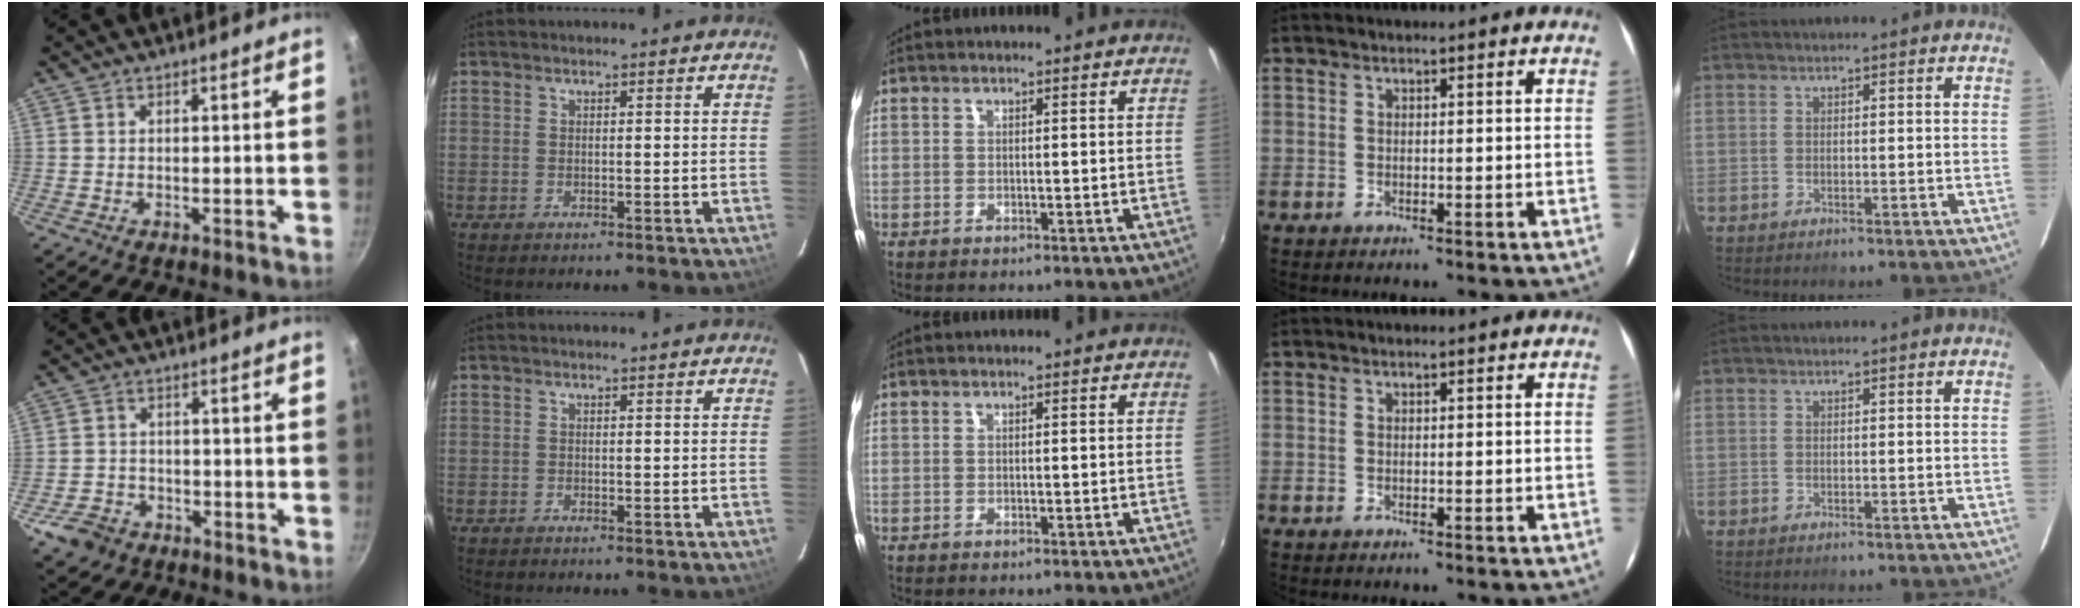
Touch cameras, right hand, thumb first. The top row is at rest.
{"thumb": {"total": 6.2, "force": [-3.6, 4.6, 2.2], "torque": [-0.037, 0.031, -0.059]}}